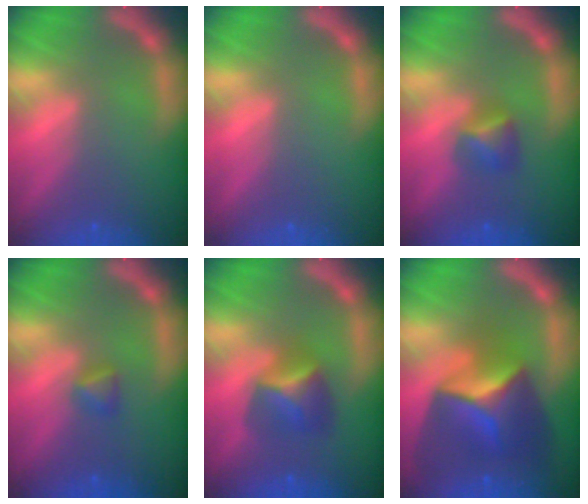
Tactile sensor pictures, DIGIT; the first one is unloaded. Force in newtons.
{"total": 0.0}
{"total": 2.4}
{"total": 1.4}
{"total": 4.0}
{"total": 9.4}